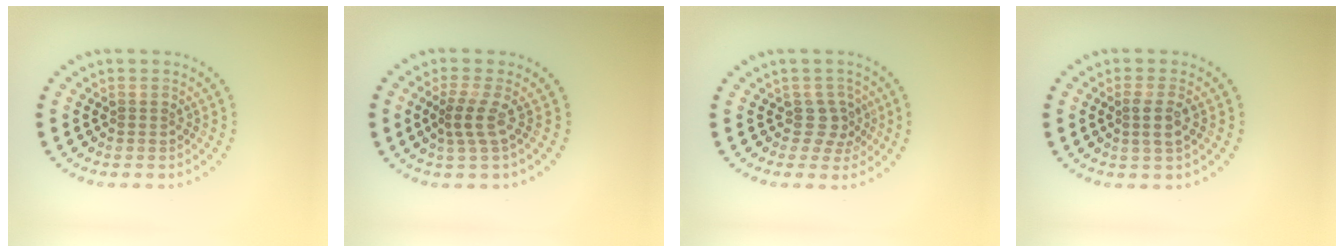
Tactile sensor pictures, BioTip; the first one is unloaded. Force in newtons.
{"total": 2.0, "press": 1.4, "slide": 1.4}
{"total": 2.0, "press": 1.4, "slide": 1.4}
{"total": 2.0, "press": 1.8, "slide": 0.7}